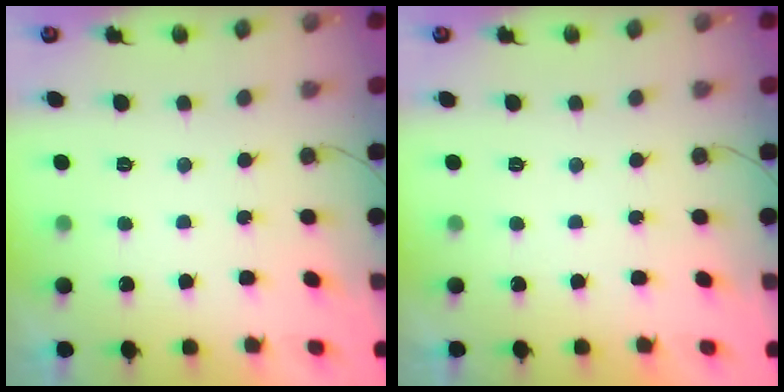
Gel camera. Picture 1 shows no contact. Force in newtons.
{"total": 1.9, "press": 1.9, "slide": 0.1}